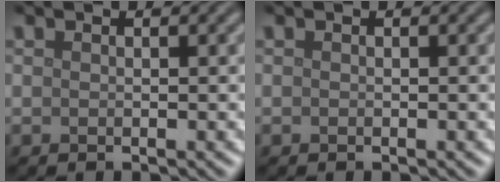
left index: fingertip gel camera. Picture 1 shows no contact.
{"total": 0.0}